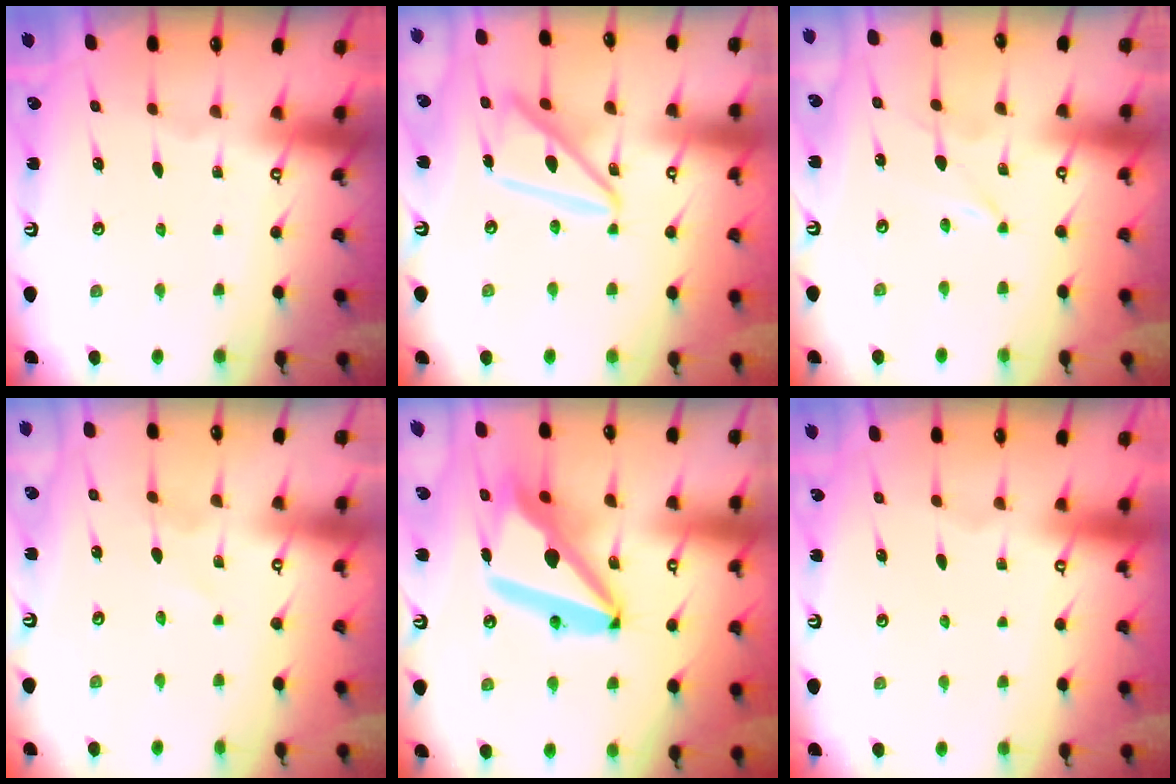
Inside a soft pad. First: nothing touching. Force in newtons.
{"total": 14.4, "press": 14.3, "slide": 1.5}
{"total": 0.0}
{"total": 0.6, "press": 0.6, "slide": 0.1}
{"total": 18.2, "press": 18.1, "slide": 2.4}
{"total": 0.0}